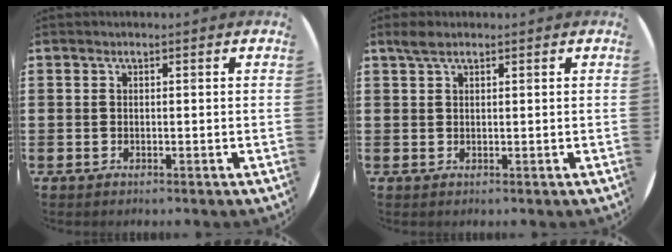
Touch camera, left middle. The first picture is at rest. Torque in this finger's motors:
{"motor_torque": [0.48, -0.38, 0.04, 0.00]}